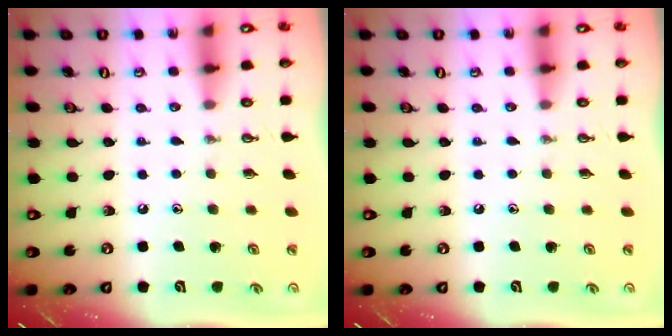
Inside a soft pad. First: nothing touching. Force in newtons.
{"total": 0.0}